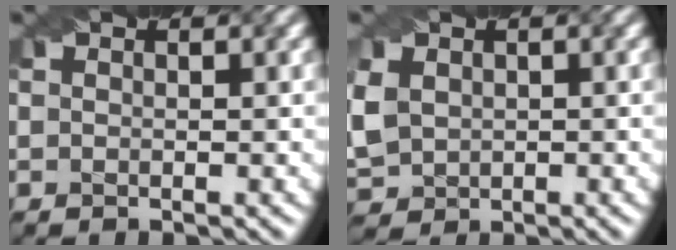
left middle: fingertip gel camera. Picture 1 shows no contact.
{"total": 4.4, "force": [0.7, 3.6, 2.4], "torque": [-0.087, 0.007, 0.020]}